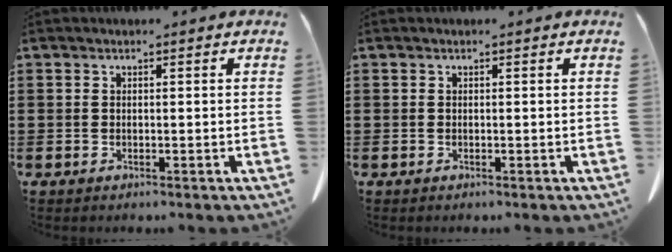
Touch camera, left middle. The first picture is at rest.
{"total": 0.0}